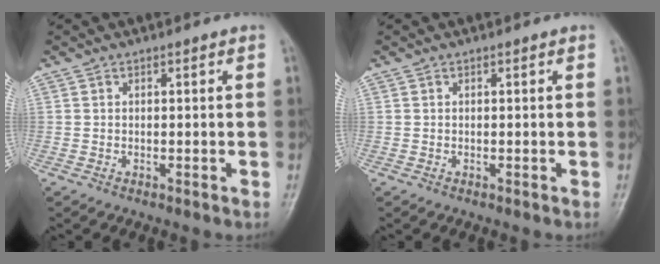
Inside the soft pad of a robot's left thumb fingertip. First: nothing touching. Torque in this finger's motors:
{"motor_torque": [0.00, 0.00, -0.03, 0.00, 0.00]}